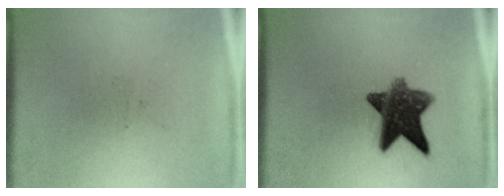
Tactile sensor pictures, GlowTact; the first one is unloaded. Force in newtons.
{"total": 9.9}